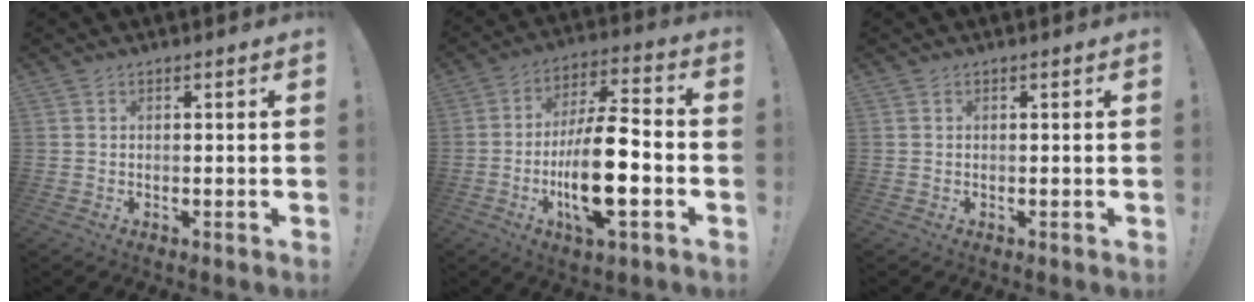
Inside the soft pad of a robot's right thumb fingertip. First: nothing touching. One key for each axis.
{"total": 17.3, "fx": -4.4, "fy": 5.6, "fz": 15.8, "tx": -0.293, "ty": 0.011, "tz": -0.075}
{"total": 0.0}